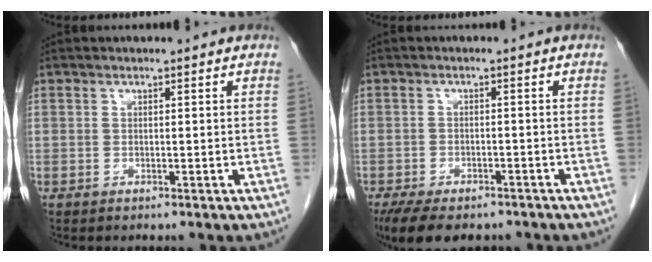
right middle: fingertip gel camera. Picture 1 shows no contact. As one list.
[{"total": 10.2, "force": [-7.9, 4.0, 5.1], "torque": [-0.083, -0.008, -0.114]}]